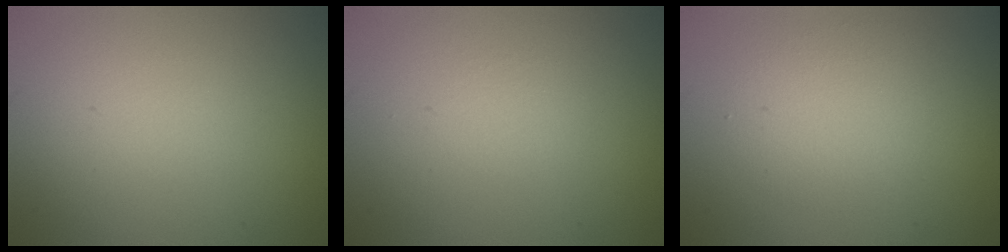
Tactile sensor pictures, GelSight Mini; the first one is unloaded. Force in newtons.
{"total": 0.0}
{"total": 2.9, "press": 2.9, "slide": 0.3}